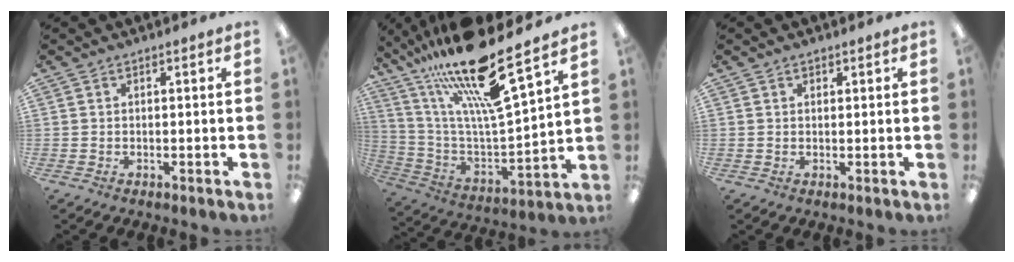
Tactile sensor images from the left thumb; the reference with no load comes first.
{"total": 23.0, "force": [17.8, 3.4, 14.3], "torque": [-0.269, -0.119, 0.286]}
{"total": 1.1, "force": [0.7, 0.8, 0.5], "torque": [-0.003, -0.001, 0.011]}